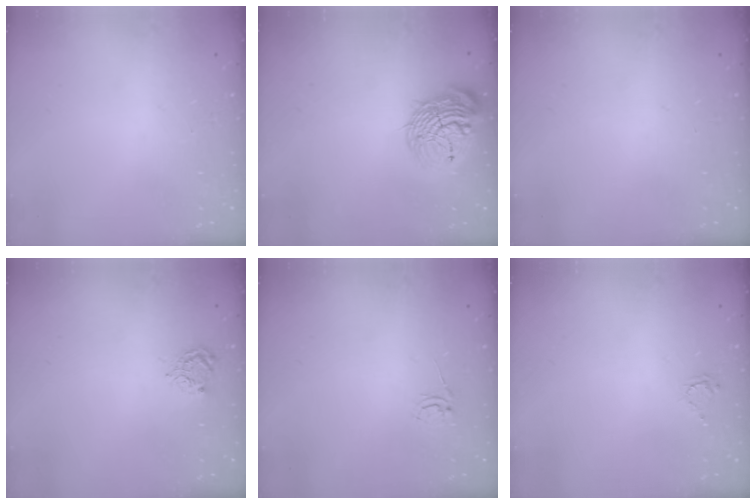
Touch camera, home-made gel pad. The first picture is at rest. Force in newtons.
{"total": 17.4, "press": 17.3, "slide": 1.8}
{"total": 0.0}
{"total": 4.8, "press": 4.7, "slide": 0.5}
{"total": 2.5, "press": 2.5, "slide": 0.2}
{"total": 2.9, "press": 2.9, "slide": 0.4}